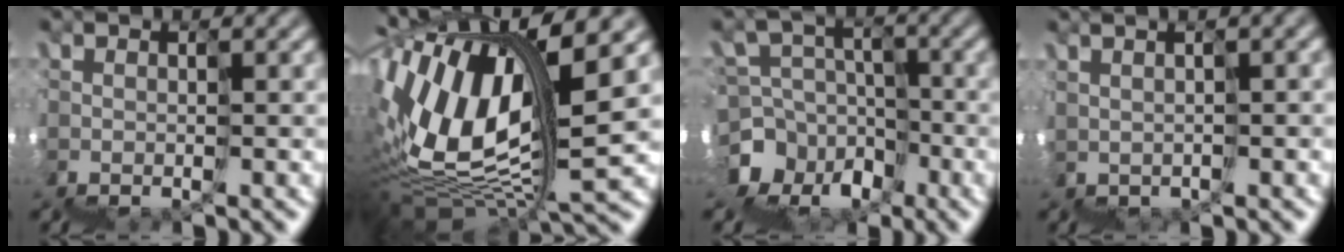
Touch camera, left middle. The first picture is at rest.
{"total": 7.7, "force": [4.3, 2.8, 5.8], "torque": [-0.138, 0.036, 0.059]}
{"total": 5.0, "force": [-3.9, 2.1, -2.2], "torque": [0.045, 0.046, -0.082]}
{"total": 2.5, "force": [2.0, -0.5, 1.3], "torque": [-0.001, 0.038, 0.042]}